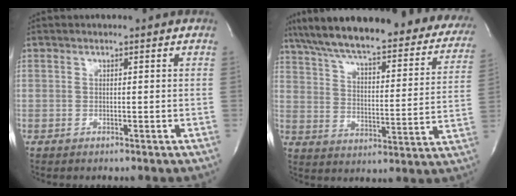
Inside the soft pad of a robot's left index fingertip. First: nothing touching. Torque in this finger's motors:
{"motor_torque": [1.06, -1.08, 0.71, 0.21]}